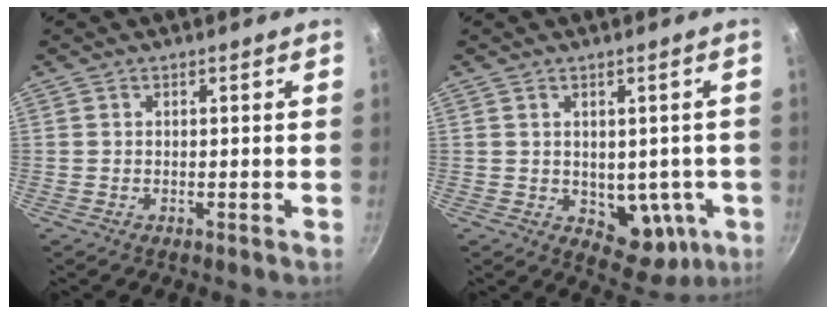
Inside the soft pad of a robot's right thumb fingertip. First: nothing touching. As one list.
[{"total": 9.5, "force": [-1.3, 6.5, 6.9], "torque": [-0.045, -0.007, -0.003]}]